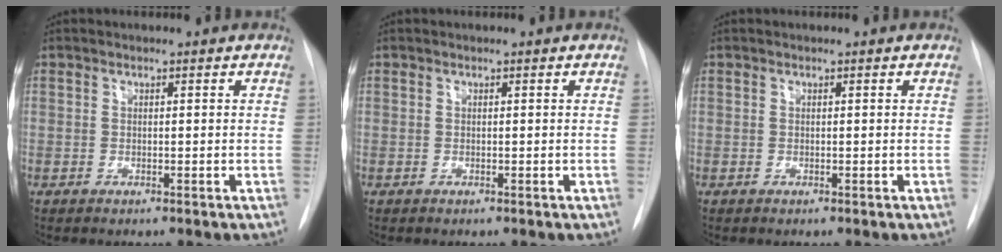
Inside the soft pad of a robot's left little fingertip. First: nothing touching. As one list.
[{"total": 0.0}, {"total": 0.0}]